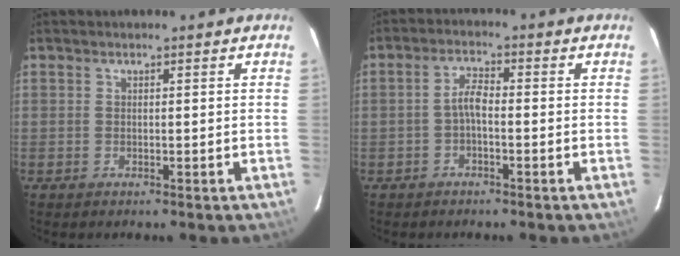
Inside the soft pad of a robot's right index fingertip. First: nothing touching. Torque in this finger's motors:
{"motor_torque": [0.60, 0.14, 0.24, 0.07]}